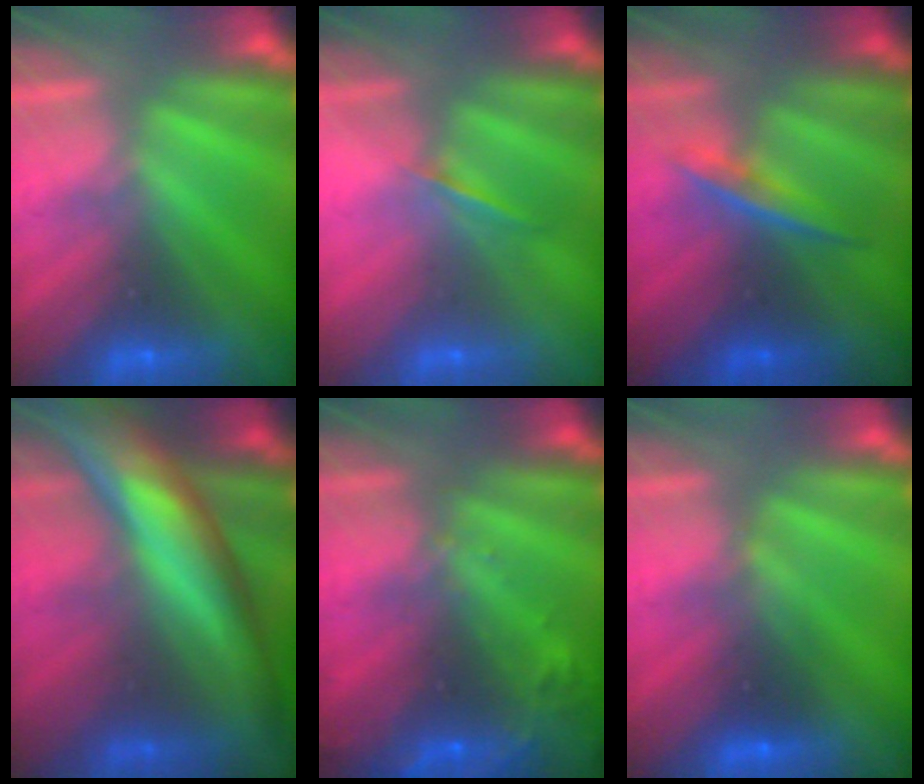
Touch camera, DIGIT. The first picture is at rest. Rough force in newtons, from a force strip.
{"total": 1.3}
{"total": 1.6}
{"total": 9.0}
{"total": 6.7}
{"total": 2.7}